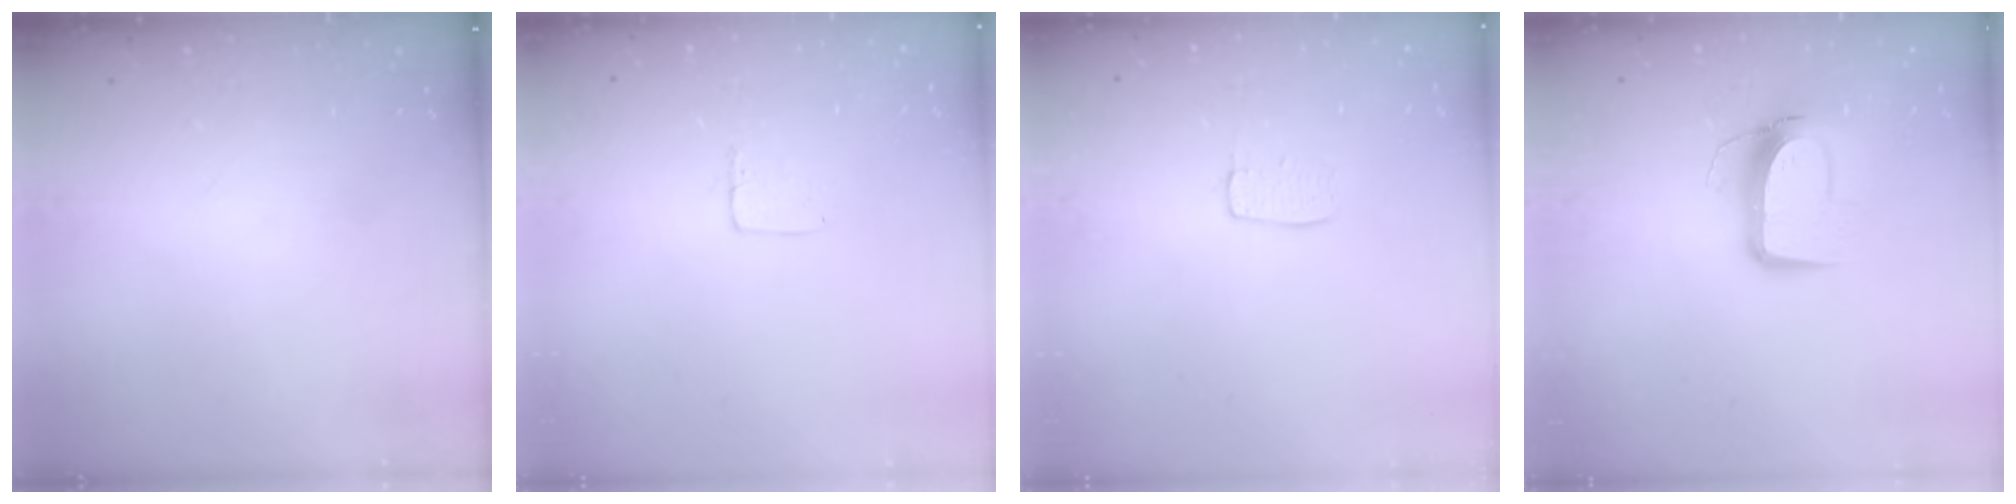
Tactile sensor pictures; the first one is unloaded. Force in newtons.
{"total": 5.2, "press": 5.2, "slide": 0.4}
{"total": 5.2, "press": 5.2, "slide": 0.3}
{"total": 10.6, "press": 10.6, "slide": 0.6}